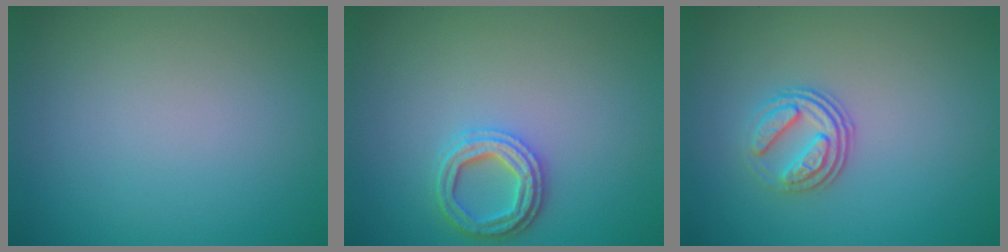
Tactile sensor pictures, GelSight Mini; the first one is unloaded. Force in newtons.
{"total": 3.1, "press": 2.8, "slide": 1.3}
{"total": 3.1, "press": 2.4, "slide": 1.9}